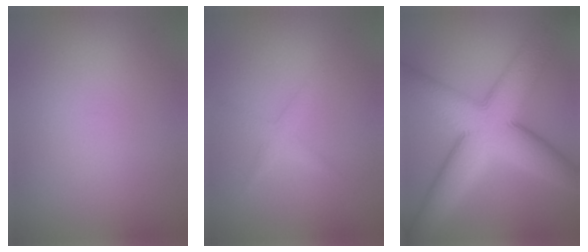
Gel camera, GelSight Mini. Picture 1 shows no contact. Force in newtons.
{"total": 1.3, "press": 1.3, "slide": 0.1}
{"total": 11.1, "press": 11.1, "slide": 0.3}